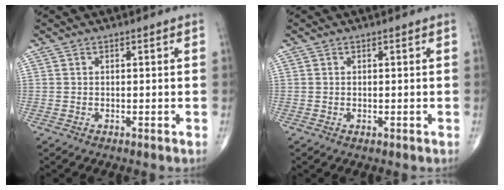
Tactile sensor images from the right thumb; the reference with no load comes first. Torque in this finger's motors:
{"motor_torque": [-0.32, 0.58, -0.13, 0.19, -0.01]}